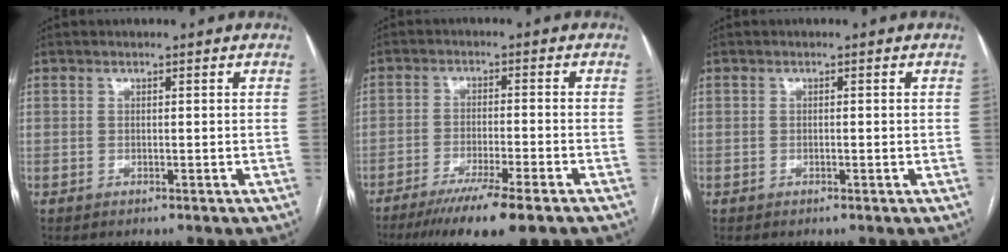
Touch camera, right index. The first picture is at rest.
{"total": 11.2, "force": [-8.3, 0.1, 7.5], "torque": [-0.110, -0.026, -0.128]}
{"total": 0.8, "force": [-0.1, 0.1, 0.7], "torque": [-0.011, 0.000, -0.001]}